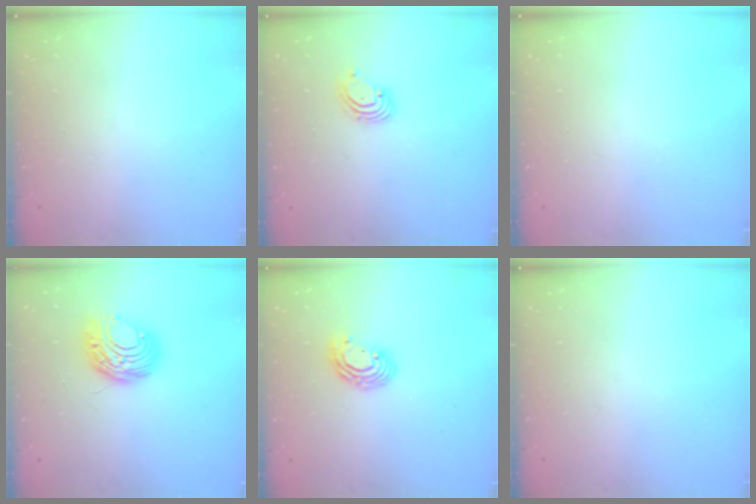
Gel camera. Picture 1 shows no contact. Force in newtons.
{"total": 1.8, "press": 1.8, "slide": 0.2}
{"total": 0.0}
{"total": 9.0, "press": 8.9, "slide": 0.5}
{"total": 7.6, "press": 7.6, "slide": 0.9}
{"total": 0.0}